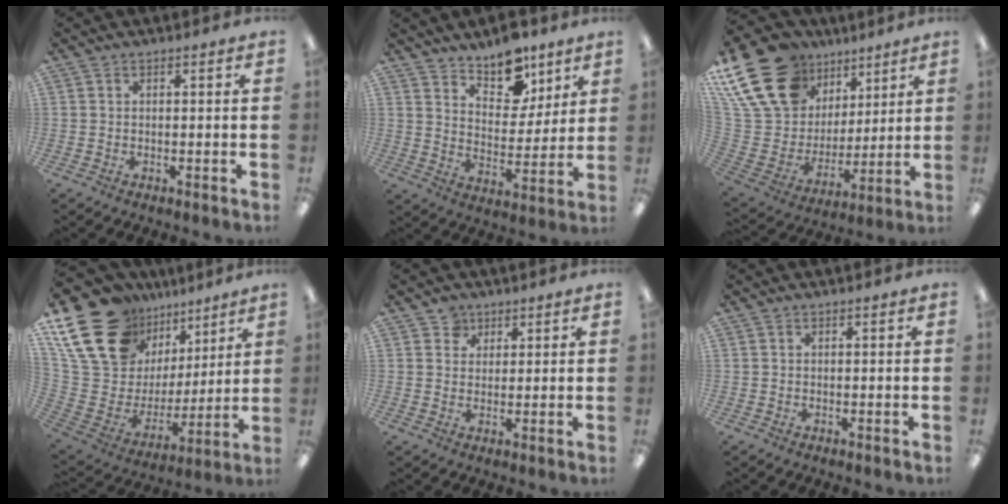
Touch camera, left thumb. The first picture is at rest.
{"total": 11.2, "force": [9.0, 5.6, 3.5], "torque": [-0.051, -0.062, 0.165]}
{"total": 25.2, "force": [14.3, 16.7, 12.2], "torque": [-0.250, -0.071, 0.282]}
{"total": 22.7, "force": [14.6, 14.2, 10.1], "torque": [-0.213, -0.085, 0.286]}
{"total": 3.8, "force": [2.4, 2.9, 0.2], "torque": [0.000, -0.004, 0.043]}
{"total": 0.0}